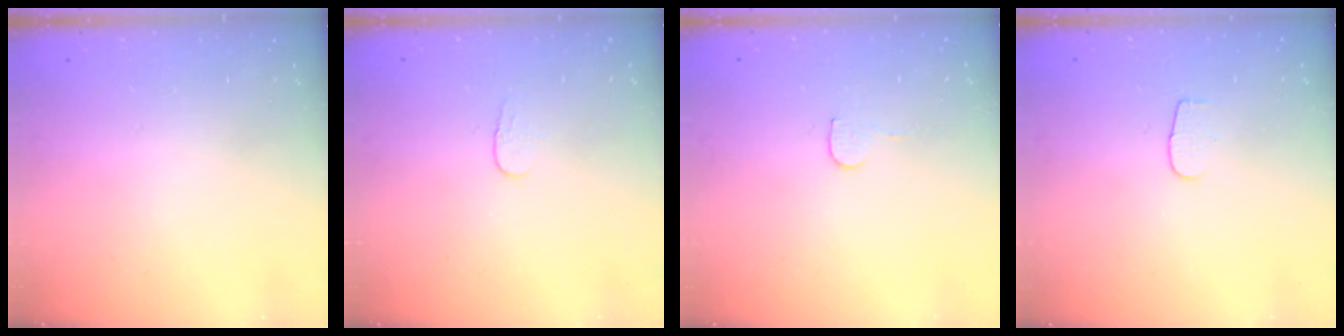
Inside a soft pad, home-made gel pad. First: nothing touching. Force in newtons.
{"total": 3.5, "press": 3.4, "slide": 0.4}
{"total": 4.5, "press": 4.5, "slide": 0.4}
{"total": 3.6, "press": 3.6, "slide": 0.4}